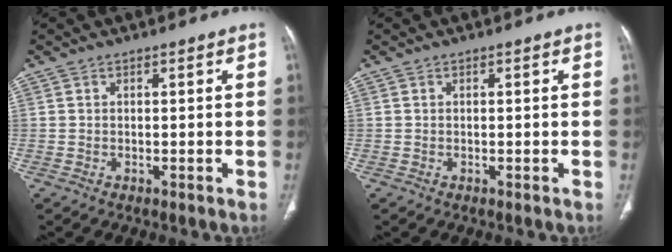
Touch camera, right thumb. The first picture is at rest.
{"total": 0.0}